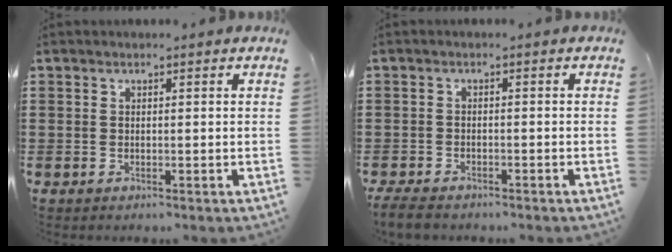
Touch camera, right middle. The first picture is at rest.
{"total": 2.5, "force": [-2.3, 0.7, 0.7], "torque": [-0.022, 0.000, -0.049]}